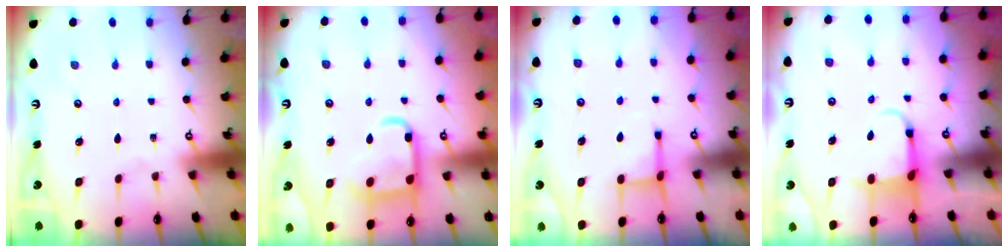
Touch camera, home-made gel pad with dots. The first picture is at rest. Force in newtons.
{"total": 13.3, "press": 13.2, "slide": 1.3}
{"total": 2.8, "press": 2.7, "slide": 0.6}
{"total": 3.9, "press": 3.7, "slide": 1.1}